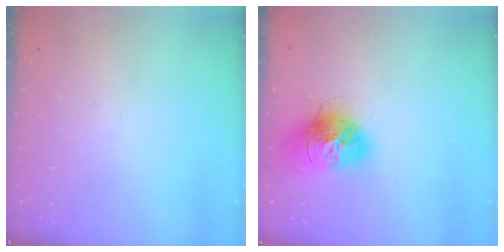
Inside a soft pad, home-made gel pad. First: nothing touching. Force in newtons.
{"total": 17.1, "press": 17.0, "slide": 1.9}